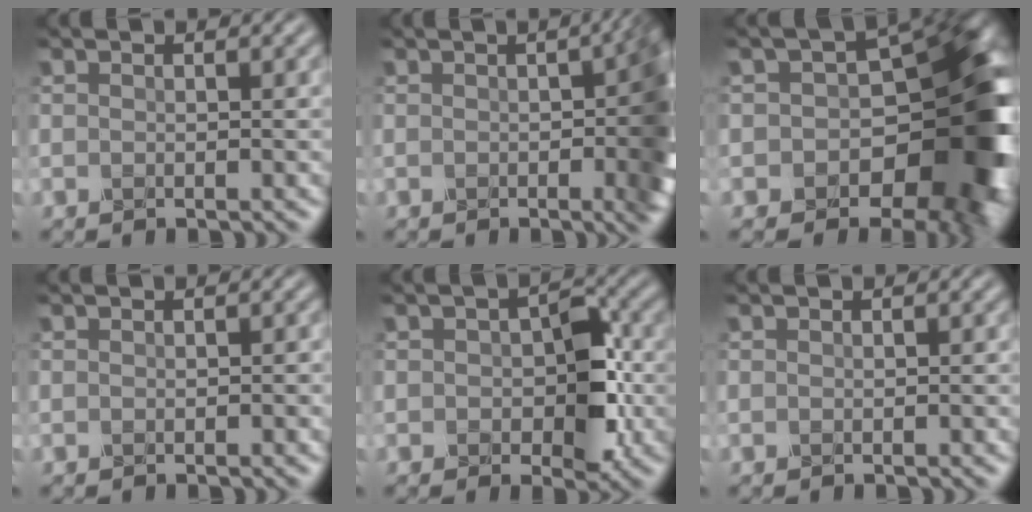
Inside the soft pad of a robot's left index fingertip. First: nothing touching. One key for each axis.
{"total": 6.8, "fx": -0.3, "fy": 1.7, "fz": 6.5, "tx": -0.067, "ty": 0.000, "tz": -0.002}
{"total": 15.5, "fx": -3.6, "fy": 10.1, "fz": 11.1, "tx": -0.097, "ty": -0.021, "tz": -0.049}
{"total": 0.5, "fx": -0.1, "fy": 0.3, "fz": 0.4, "tx": -0.006, "ty": -0.001, "tz": 0.000}
{"total": 5.1, "fx": -0.5, "fy": 2.9, "fz": 4.1, "tx": -0.052, "ty": -0.002, "tz": -0.007}
{"total": 0.0}